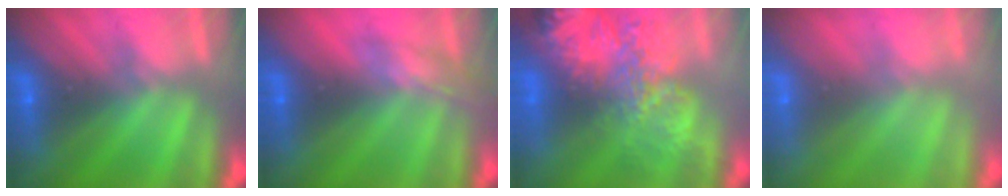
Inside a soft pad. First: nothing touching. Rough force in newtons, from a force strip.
{"total": 2.3}
{"total": 9.1}
{"total": 2.8}